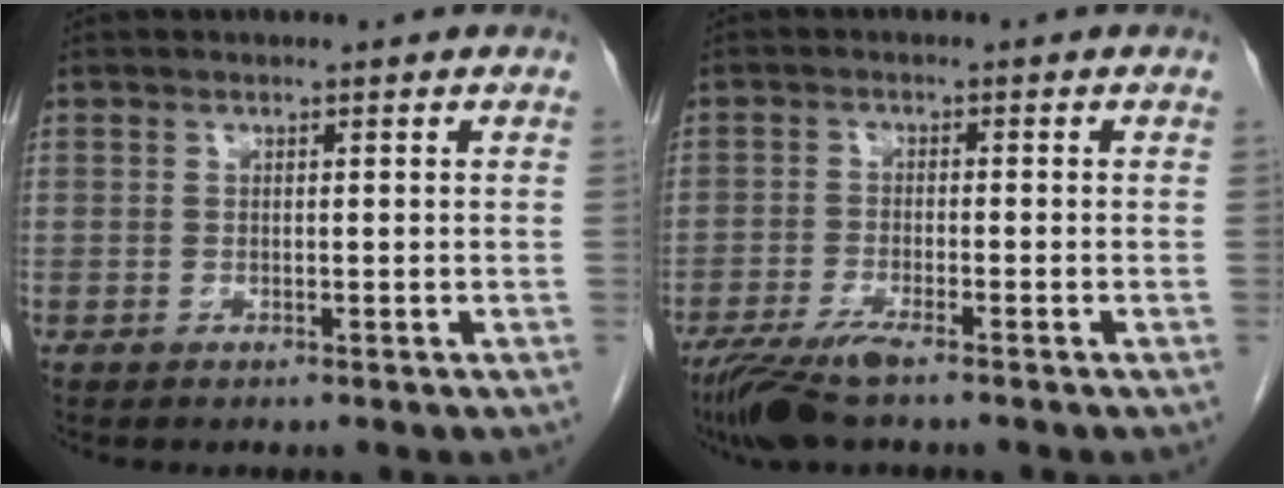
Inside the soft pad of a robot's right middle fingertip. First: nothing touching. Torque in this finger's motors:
{"motor_torque": [0.47, -0.26, 0.07, 0.06]}